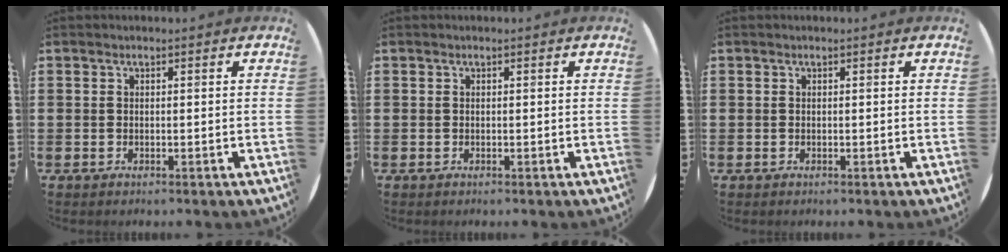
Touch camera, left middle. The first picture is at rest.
{"total": 0.0}
{"total": 0.0}